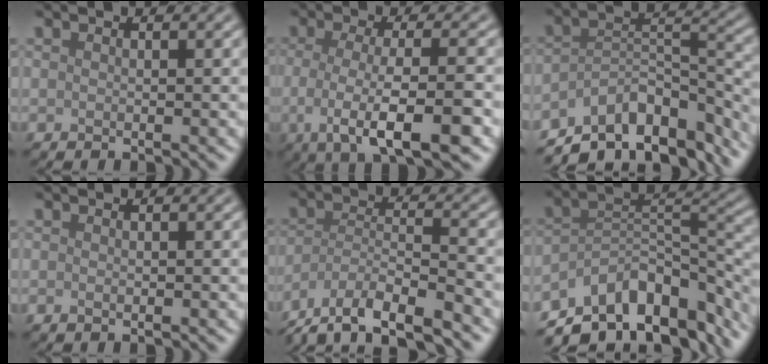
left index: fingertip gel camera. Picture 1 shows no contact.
{"total": 7.2, "force": [-2.2, 1.8, 6.6], "torque": [-0.107, -0.010, -0.040]}
{"total": 9.8, "force": [-7.0, 4.1, 5.5], "torque": [-0.079, 0.003, -0.122]}
{"total": 0.6, "force": [-0.2, 0.2, 0.5], "torque": [-0.010, -0.002, -0.001]}
{"total": 9.1, "force": [-7.9, 2.1, 4.0], "torque": [-0.063, -0.013, -0.134]}
{"total": 11.4, "force": [-7.5, 5.2, 6.8], "torque": [-0.112, 0.006, -0.134]}